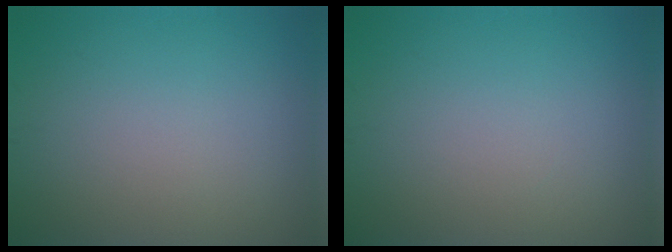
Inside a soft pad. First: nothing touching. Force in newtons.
{"total": 0.0}